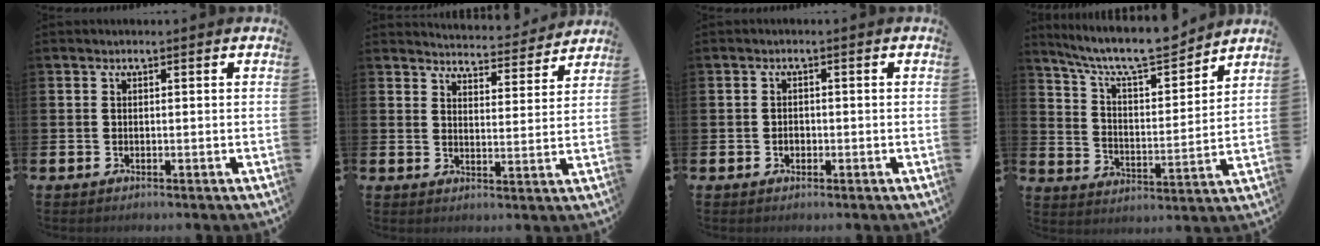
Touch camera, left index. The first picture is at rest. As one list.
[{"total": 4.7, "force": [4.7, 0.4, 0.0], "torque": [-0.007, -0.042, 0.079]}, {"total": 1.2, "force": [-0.3, 0.9, 0.6], "torque": [-0.009, 0.004, -0.009]}, {"total": 9.4, "force": [8.6, 1.8, 3.4], "torque": [-0.091, -0.062, 0.147]}]